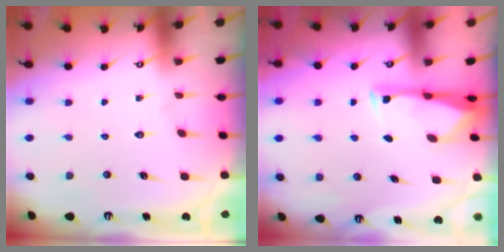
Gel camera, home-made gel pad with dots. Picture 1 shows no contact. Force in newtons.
{"total": 2.9, "press": 2.9, "slide": 0.4}